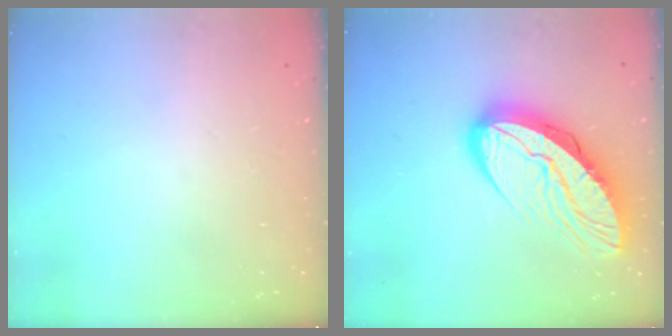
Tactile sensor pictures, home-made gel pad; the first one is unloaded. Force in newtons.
{"total": 16.1, "press": 16.0, "slide": 1.3}